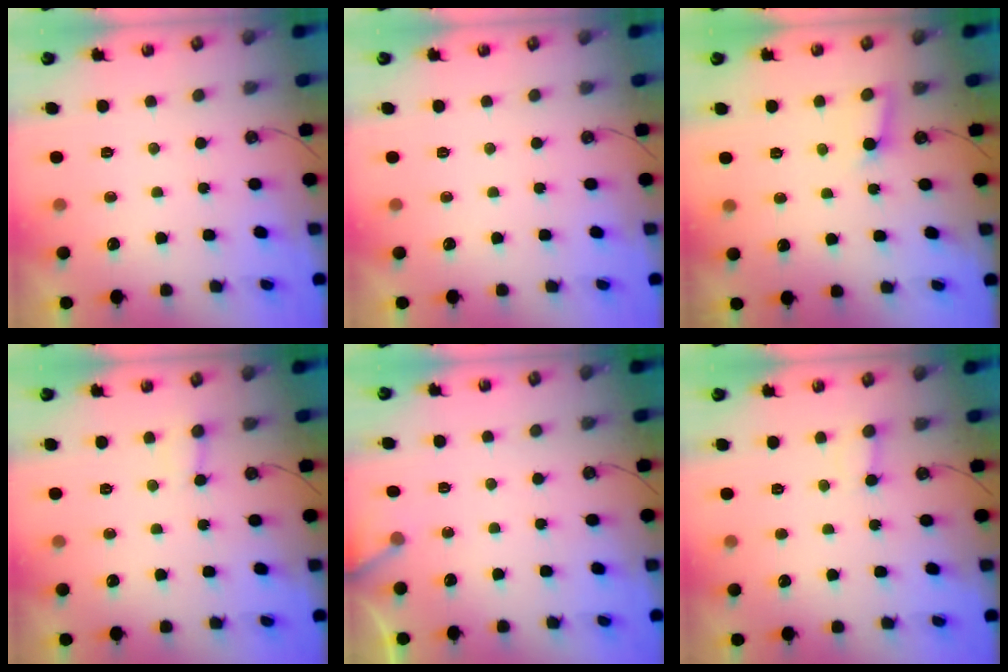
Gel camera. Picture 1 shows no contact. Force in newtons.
{"total": 0.0}
{"total": 3.1, "press": 3.1, "slide": 0.3}
{"total": 3.8, "press": 3.8, "slide": 0.3}
{"total": 4.1, "press": 4.1, "slide": 0.4}
{"total": 2.6, "press": 2.6, "slide": 0.2}